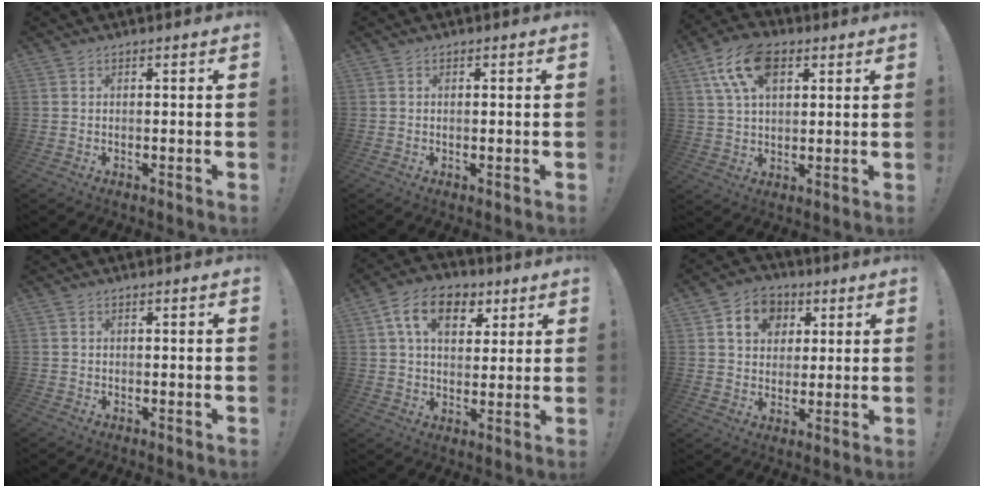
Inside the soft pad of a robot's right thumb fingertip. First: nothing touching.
{"total": 0.7, "force": [0.1, -0.1, 0.7], "torque": [-0.008, -0.002, -0.001]}
{"total": 13.9, "force": [6.0, 8.2, 9.5], "torque": [-0.170, -0.008, 0.113]}
{"total": 0.7, "force": [-0.3, 0.6, -0.2], "torque": [-0.001, 0.003, -0.005]}
{"total": 13.2, "force": [5.3, 9.2, 7.9], "torque": [-0.121, -0.007, 0.100]}
{"total": 11.1, "force": [4.3, 9.2, 4.6], "torque": [-0.069, -0.012, 0.085]}